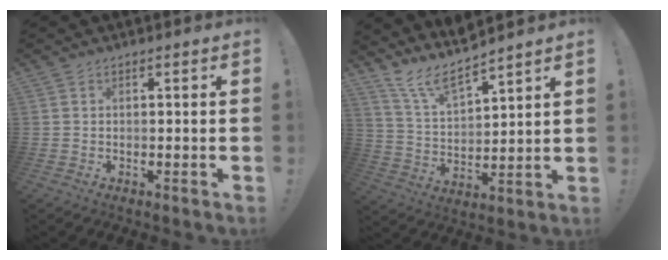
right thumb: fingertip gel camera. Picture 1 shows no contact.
{"total": 10.4, "force": [9.2, 2.1, 4.2], "torque": [-0.096, -0.073, 0.166]}